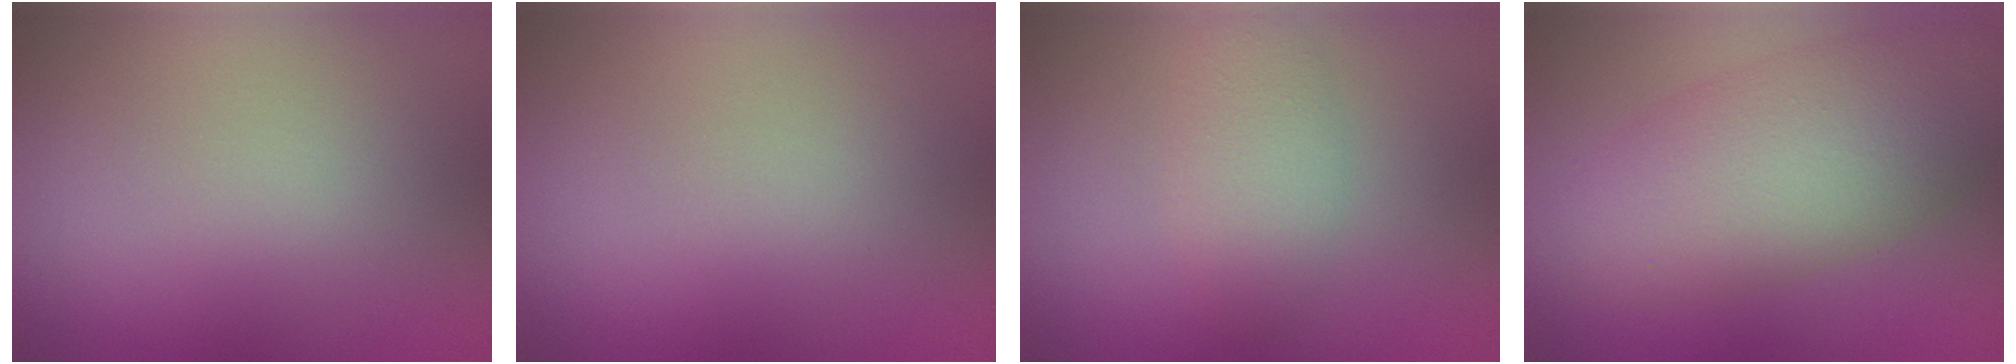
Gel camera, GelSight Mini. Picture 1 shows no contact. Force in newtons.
{"total": 0.0}
{"total": 2.7, "press": 2.7, "slide": 0.1}
{"total": 7.8, "press": 7.8, "slide": 0.4}